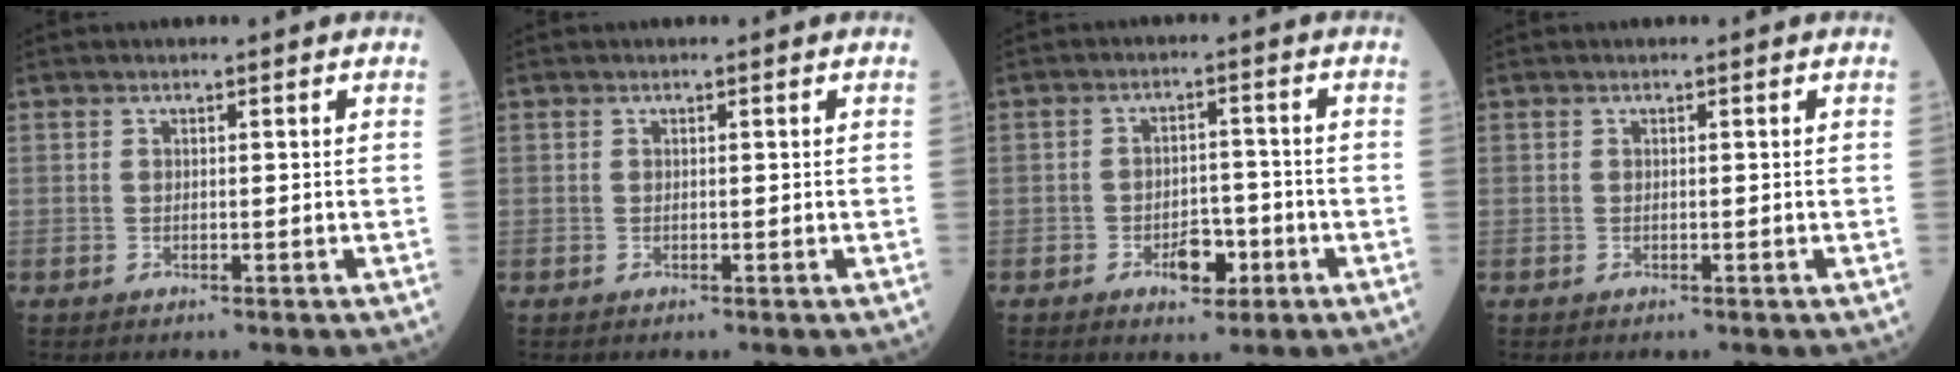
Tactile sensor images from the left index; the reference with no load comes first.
{"total": 0.0}
{"total": 4.9, "force": [-2.4, 2.6, 3.4], "torque": [-0.049, 0.008, -0.034]}
{"total": 0.0}